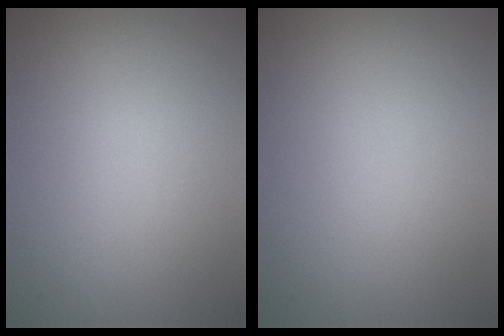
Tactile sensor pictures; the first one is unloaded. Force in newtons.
{"total": 0.0}